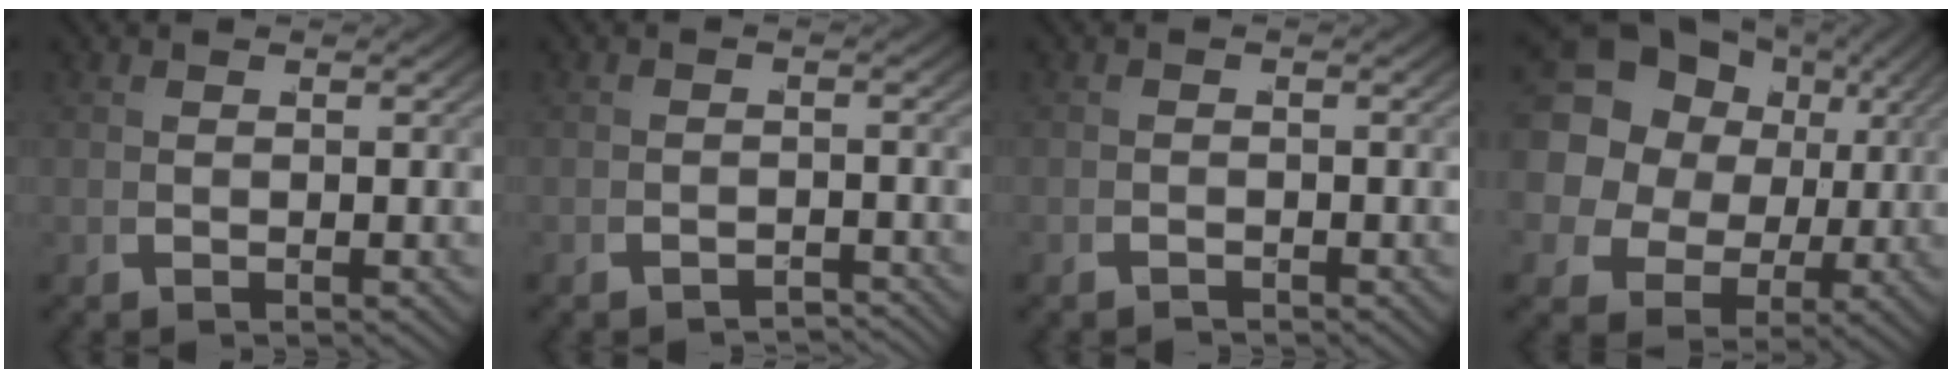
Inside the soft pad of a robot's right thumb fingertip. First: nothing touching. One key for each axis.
{"total": 2.8, "fx": -2.7, "fy": -0.1, "fz": -0.2, "tx": 0.016, "ty": -0.001, "tz": -0.049}
{"total": 1.1, "fx": -1.0, "fy": -0.2, "fz": -0.5, "tx": 0.015, "ty": 0.002, "tz": -0.023}
{"total": 14.7, "fx": 2.5, "fy": 11.7, "fz": 8.5, "tx": -0.181, "ty": -0.026, "tz": 0.034}